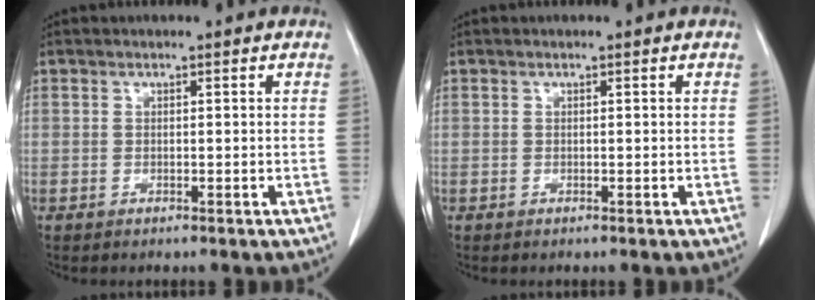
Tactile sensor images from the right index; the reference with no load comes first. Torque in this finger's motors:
{"motor_torque": [0.00, 0.00, 0.00, 0.00]}